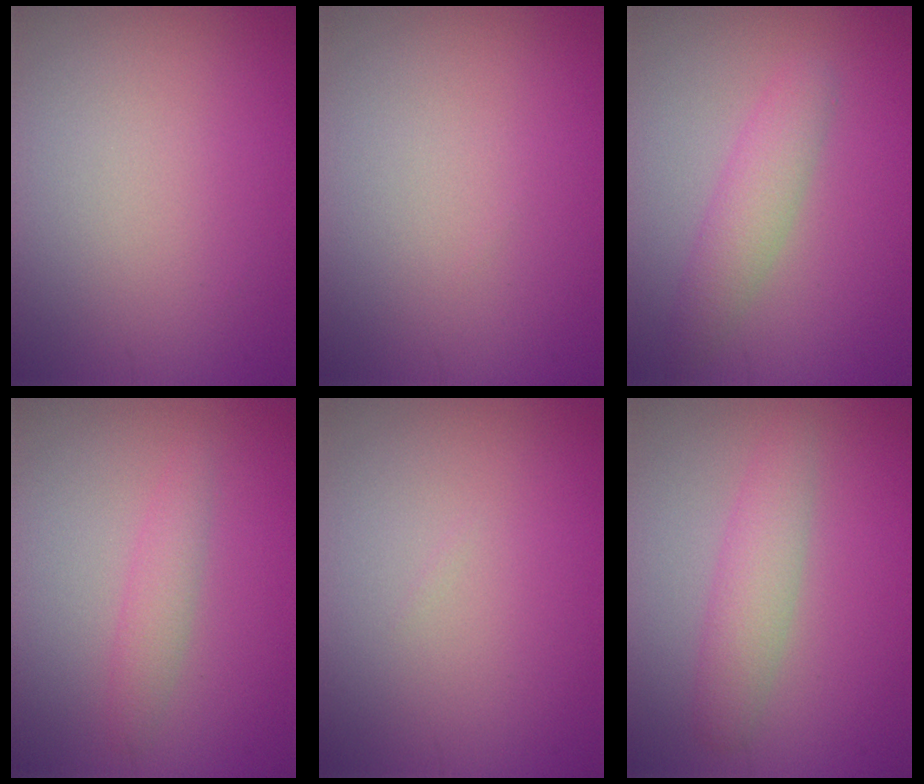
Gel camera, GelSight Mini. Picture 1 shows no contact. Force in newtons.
{"total": 0.0}
{"total": 2.9, "press": 2.9, "slide": 0.1}
{"total": 1.8, "press": 1.8, "slide": 0.1}
{"total": 0.0}
{"total": 3.0, "press": 3.0, "slide": 0.1}